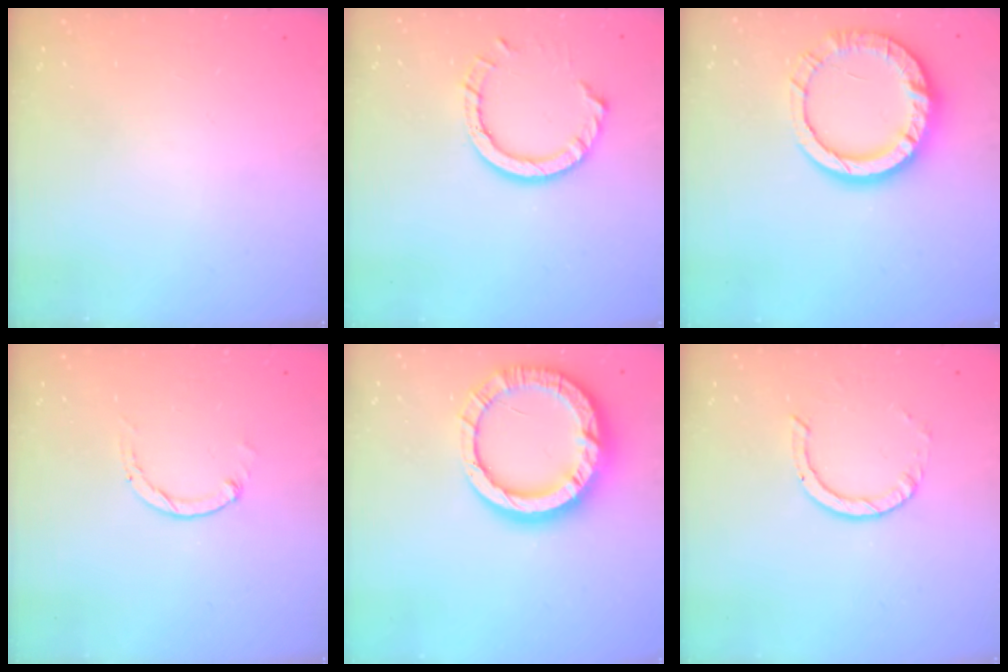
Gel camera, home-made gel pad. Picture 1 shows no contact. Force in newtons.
{"total": 9.4, "press": 9.3, "slide": 0.7}
{"total": 14.3, "press": 14.2, "slide": 1.7}
{"total": 1.2, "press": 1.2, "slide": 0.3}
{"total": 17.5, "press": 17.4, "slide": 1.5}
{"total": 4.0, "press": 4.0, "slide": 0.3}